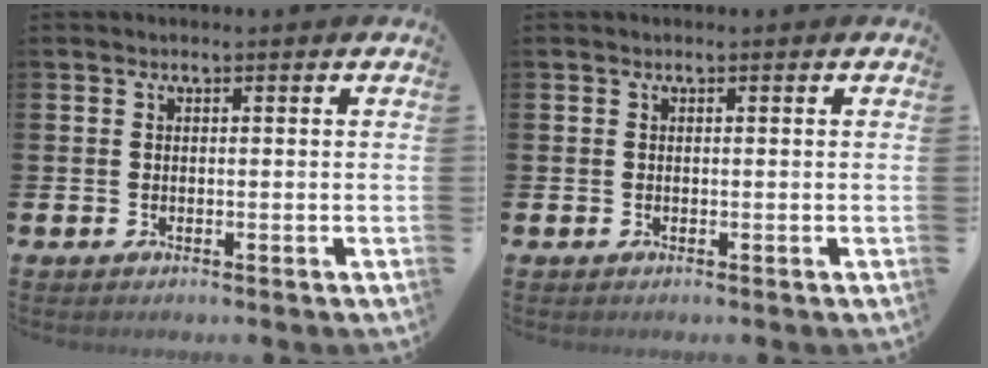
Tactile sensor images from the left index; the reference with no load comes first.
{"total": 0.0}